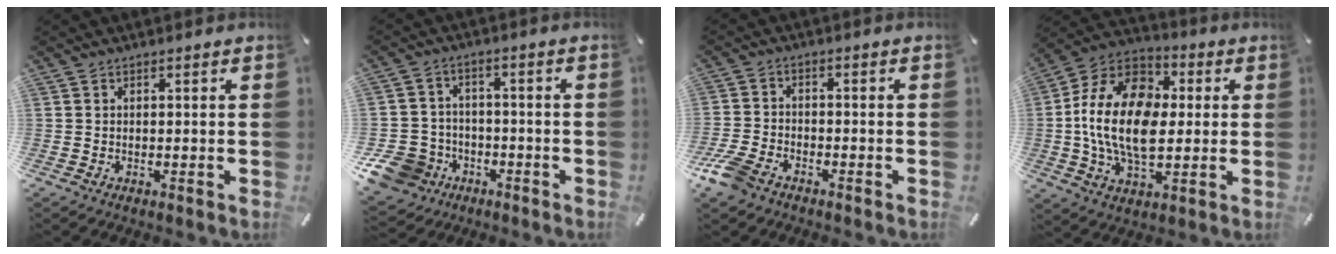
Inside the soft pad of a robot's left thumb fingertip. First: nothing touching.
{"total": 11.6, "force": [-5.7, 9.5, 3.3], "torque": [-0.079, 0.043, -0.099]}
{"total": 7.1, "force": [-4.9, 3.7, 3.5], "torque": [-0.094, 0.012, -0.100]}
{"total": 19.5, "force": [-0.9, 12.8, 14.7], "torque": [-0.314, 0.013, -0.020]}